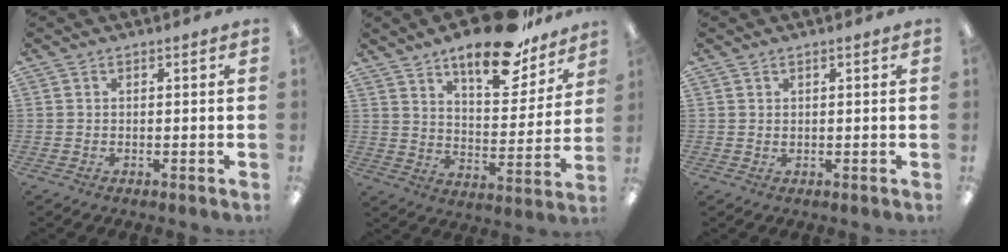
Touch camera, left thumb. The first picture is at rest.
{"total": 17.6, "force": [13.0, 6.4, 9.9], "torque": [-0.147, -0.072, 0.218]}
{"total": 0.8, "force": [0.4, 0.3, 0.7], "torque": [-0.014, 0.000, 0.007]}